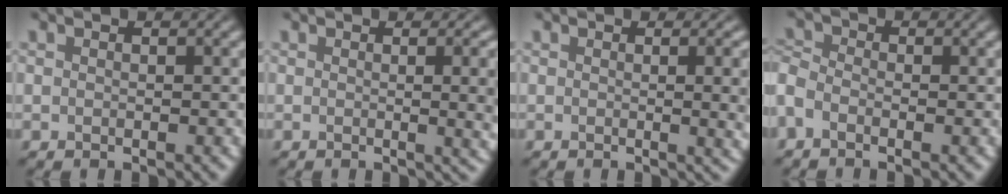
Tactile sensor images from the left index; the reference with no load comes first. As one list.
[{"total": 5.9, "force": [0.1, 2.3, 5.4], "torque": [-0.034, 0.001, 0.004]}, {"total": 5.0, "force": [0.1, 1.9, 4.7], "torque": [-0.031, 0.001, 0.003]}, {"total": 2.1, "force": [-1.1, 1.2, 1.2], "torque": [-0.039, -0.001, -0.032]}]